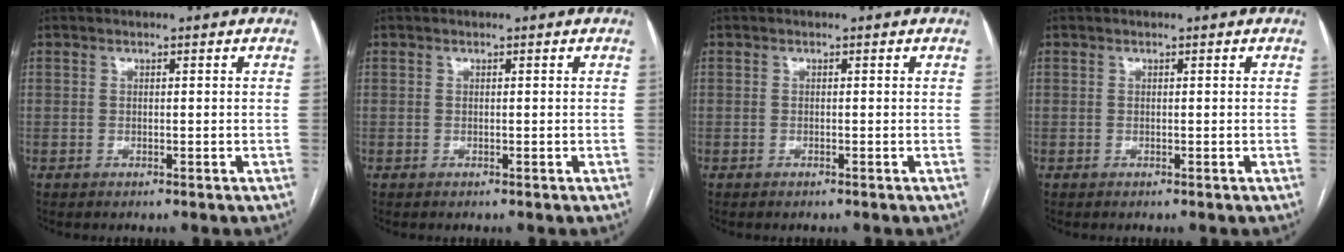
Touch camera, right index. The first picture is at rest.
{"total": 0.0}
{"total": 0.0}
{"total": 0.0}